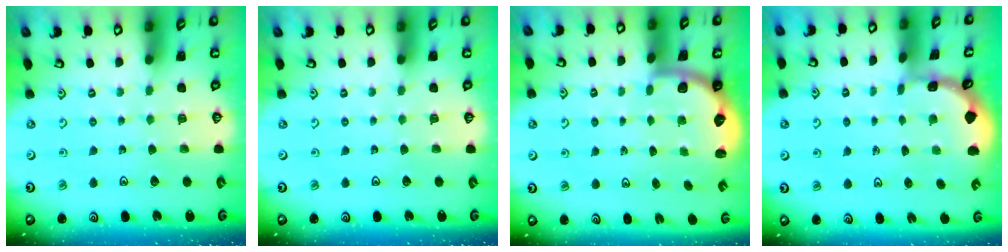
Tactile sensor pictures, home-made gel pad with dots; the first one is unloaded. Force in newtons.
{"total": 0.0}
{"total": 2.3, "press": 1.9, "slide": 1.3}
{"total": 1.2, "press": 1.2, "slide": 0.2}